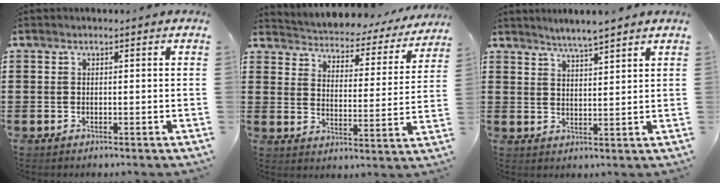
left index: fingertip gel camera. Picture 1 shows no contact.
{"total": 2.6, "force": [2.6, 0.5, 0.2], "torque": [-0.024, -0.028, 0.033]}
{"total": 3.2, "force": [3.1, -0.5, 0.7], "torque": [-0.022, -0.008, 0.055]}